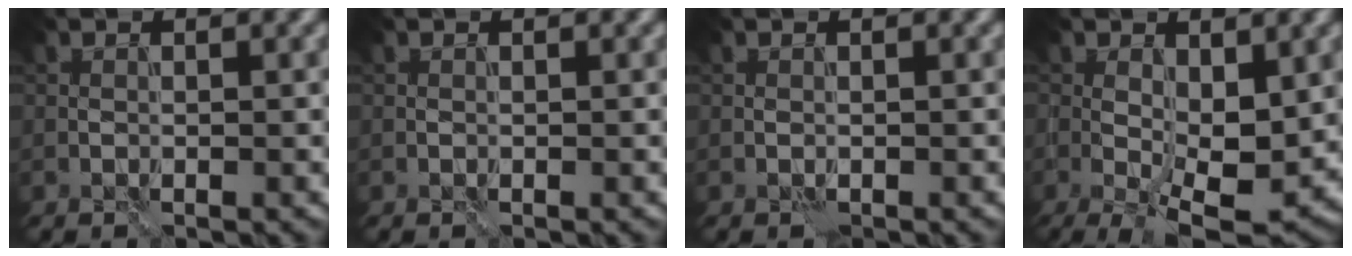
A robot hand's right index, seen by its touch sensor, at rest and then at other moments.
{"total": 0.0}
{"total": 0.0}
{"total": 7.5, "force": [-0.9, 3.4, 6.6], "torque": [-0.122, -0.016, -0.012]}